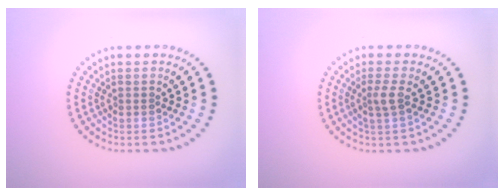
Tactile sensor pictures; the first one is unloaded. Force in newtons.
{"total": 1.6, "press": 1.2, "slide": 1.0}